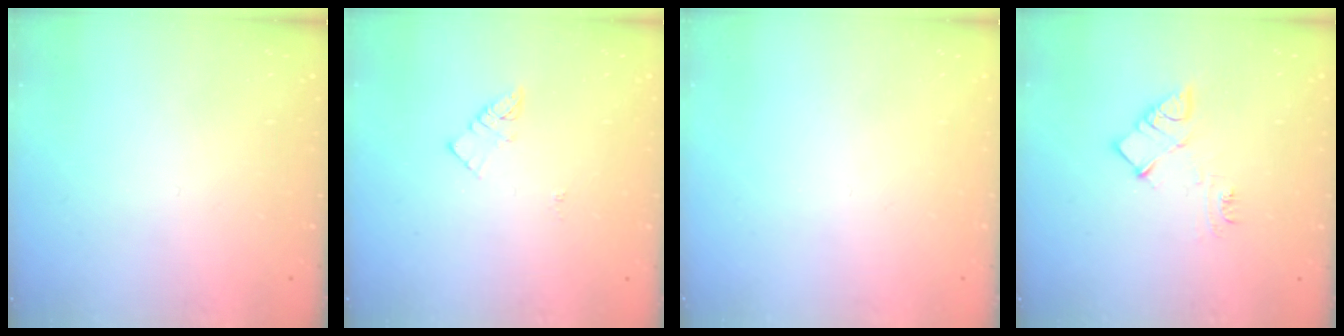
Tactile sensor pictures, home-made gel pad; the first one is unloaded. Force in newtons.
{"total": 3.1, "press": 3.1, "slide": 0.3}
{"total": 0.0}
{"total": 9.3, "press": 9.3, "slide": 0.5}